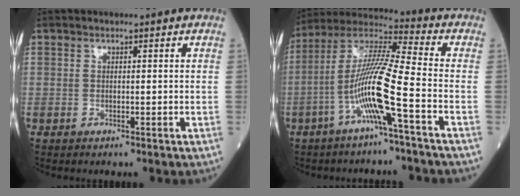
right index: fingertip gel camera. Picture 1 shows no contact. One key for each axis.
{"total": 12.0, "fx": -4.5, "fy": -0.8, "fz": 11.1, "tx": -0.222, "ty": 0.008, "tz": -0.095}